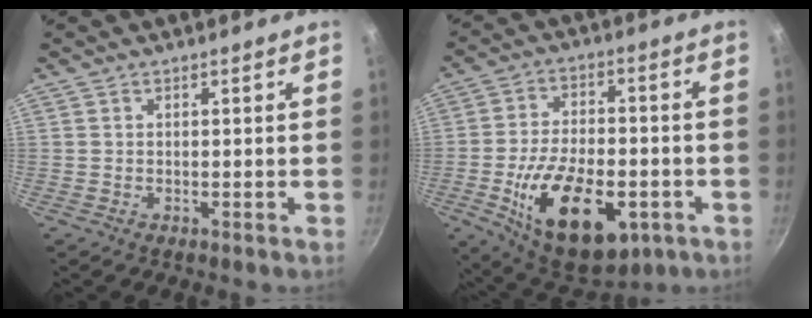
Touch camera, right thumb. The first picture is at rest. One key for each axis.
{"total": 20.7, "fx": -6.6, "fy": 11.2, "fz": 16.2, "tx": -0.250, "ty": 0.015, "tz": -0.095}